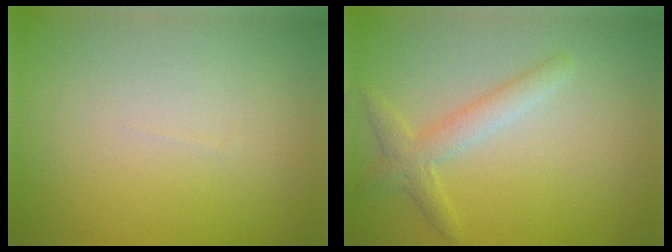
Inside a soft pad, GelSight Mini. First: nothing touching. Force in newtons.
{"total": 2.4, "press": 2.4, "slide": 0.0}